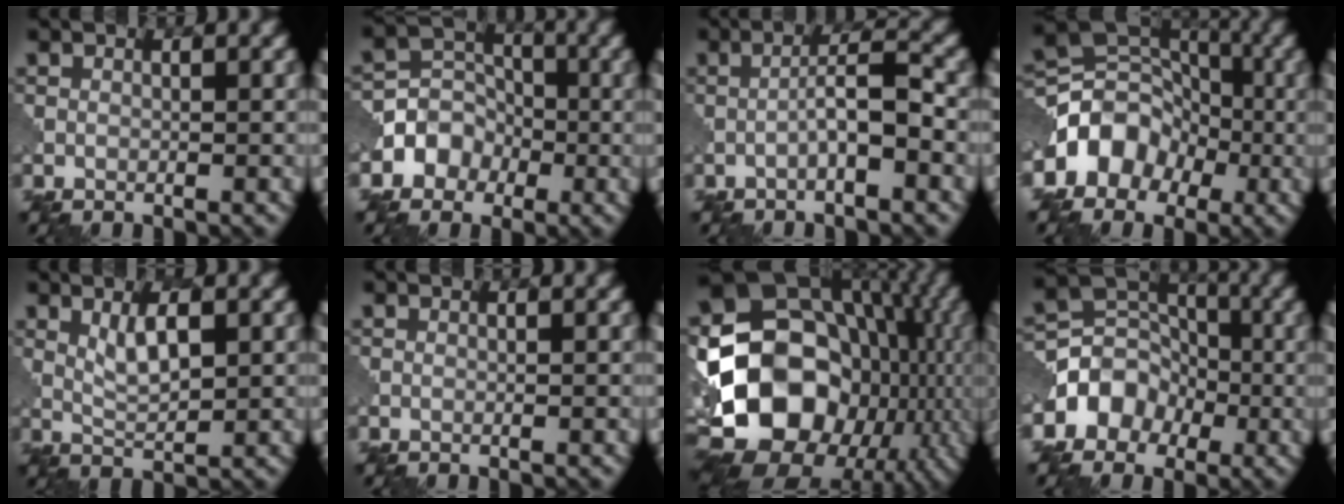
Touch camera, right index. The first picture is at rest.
{"total": 4.3, "force": [-1.7, 3.7, 1.2], "torque": [0.008, 0.014, -0.053]}
{"total": 3.3, "force": [-1.1, 0.5, 3.0], "torque": [-0.054, 0.014, -0.026]}
{"total": 6.6, "force": [-2.7, 5.2, 3.2], "torque": [-0.027, 0.019, -0.058]}
{"total": 3.1, "force": [1.1, 1.0, 2.7], "torque": [-0.055, -0.002, 0.024]}
{"total": 0.0}
{"total": 20.3, "force": [-3.7, 16.0, 11.8], "torque": [-0.213, -0.001, -0.048]}
{"total": 4.8, "force": [-2.0, 4.0, 1.8], "torque": [-0.011, 0.013, -0.048]}